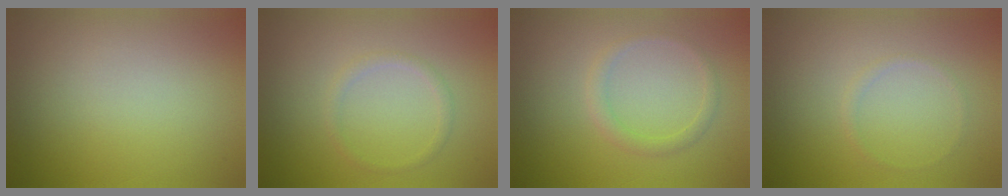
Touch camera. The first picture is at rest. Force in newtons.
{"total": 1.0, "press": 1.0, "slide": 0.1}
{"total": 1.4, "press": 1.4, "slide": 0.1}
{"total": 0.6, "press": 0.6, "slide": 0.0}